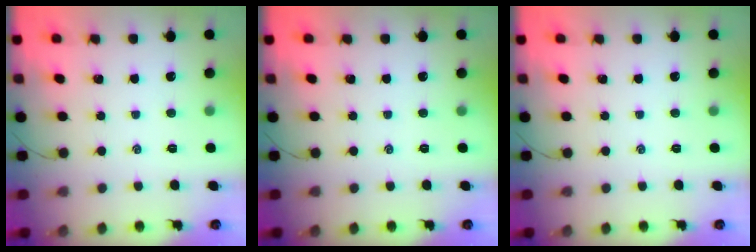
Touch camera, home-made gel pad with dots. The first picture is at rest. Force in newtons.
{"total": 0.0}
{"total": 0.0}